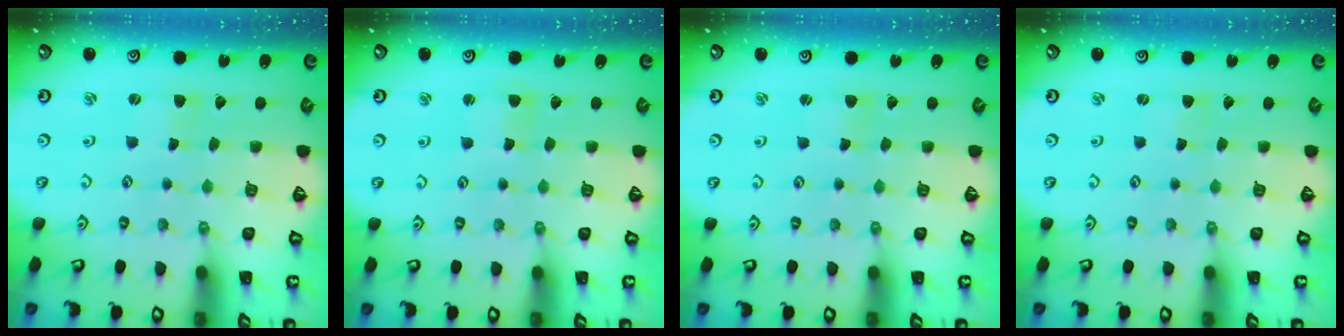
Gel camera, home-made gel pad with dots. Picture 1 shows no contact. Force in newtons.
{"total": 2.4, "press": 2.3, "slide": 0.4}
{"total": 1.0, "press": 1.0, "slide": 0.3}
{"total": 0.0}